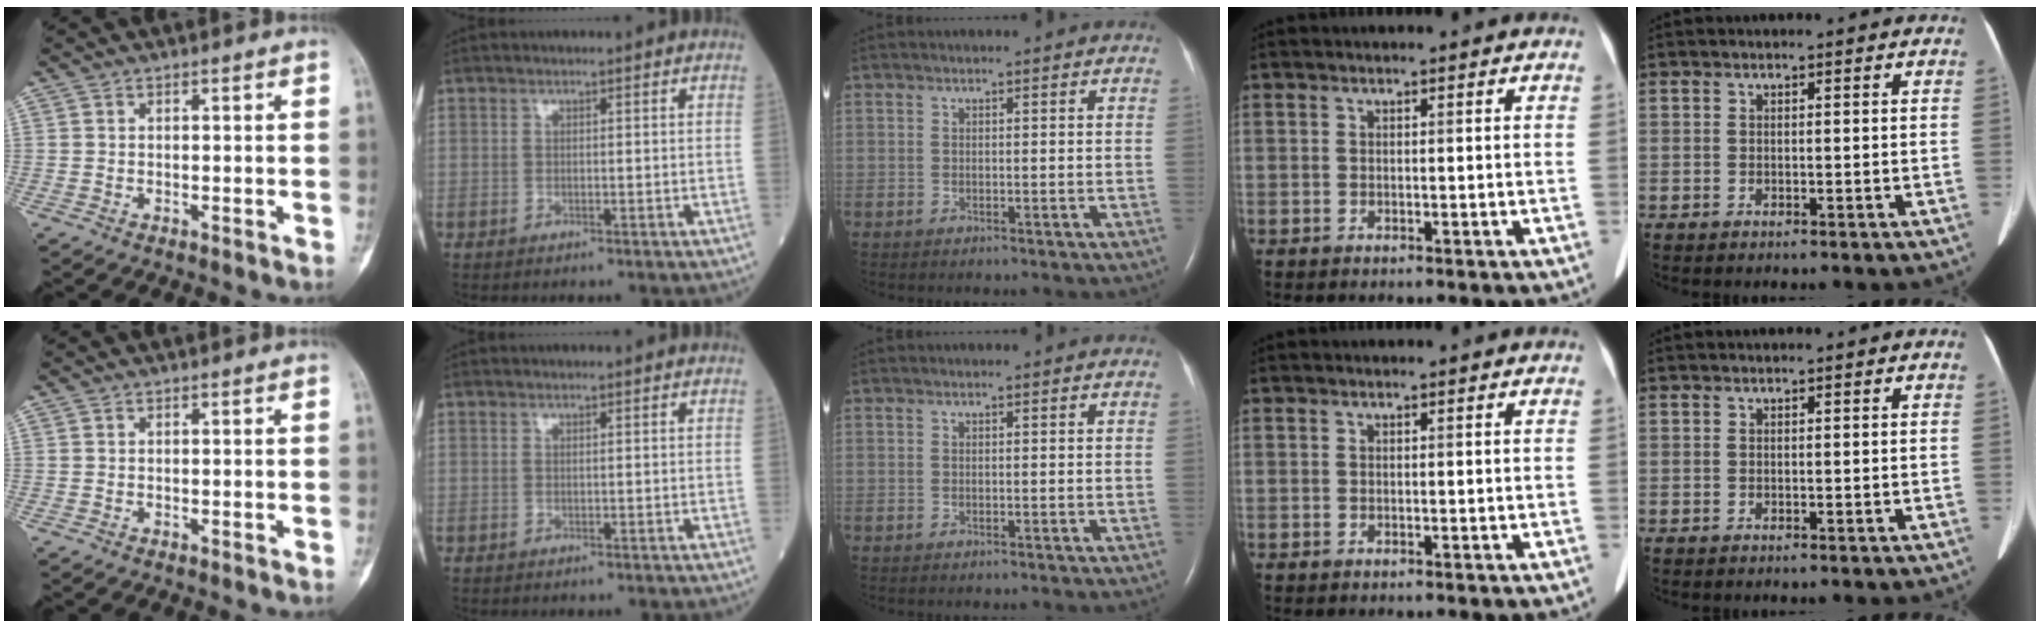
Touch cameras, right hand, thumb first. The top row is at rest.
{}